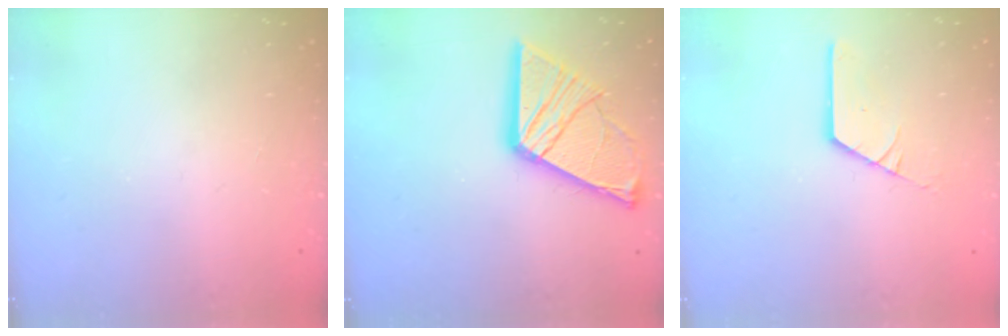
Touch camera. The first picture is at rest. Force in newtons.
{"total": 18.5, "press": 18.4, "slide": 1.7}
{"total": 2.9, "press": 2.9, "slide": 0.1}